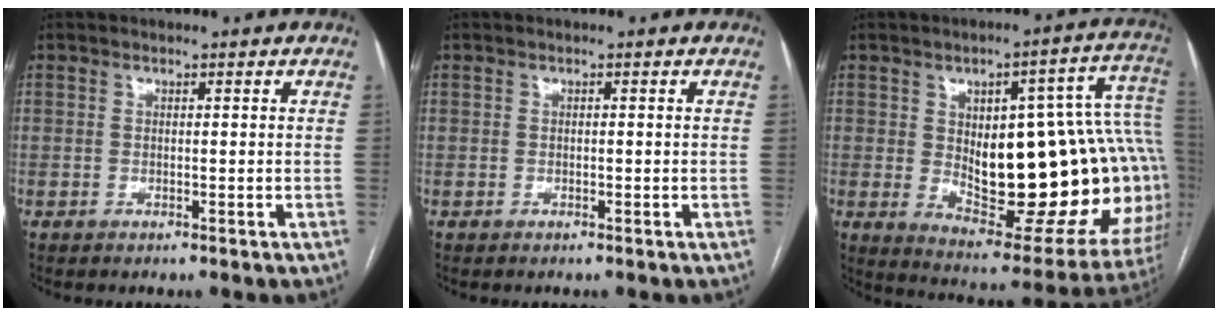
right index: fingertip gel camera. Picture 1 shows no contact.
{"total": 0.0}
{"total": 29.3, "force": [0.4, 9.0, 27.9], "torque": [-0.302, 0.029, 0.031]}